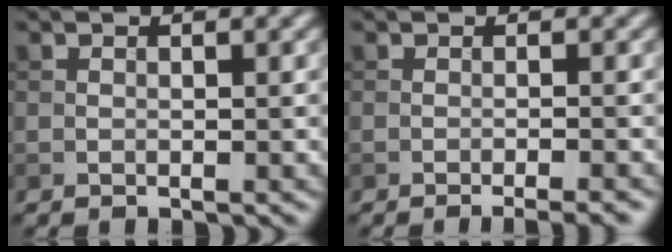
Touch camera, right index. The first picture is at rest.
{"total": 2.9, "force": [-1.9, 0.5, 2.1], "torque": [-0.025, 0.007, -0.031]}